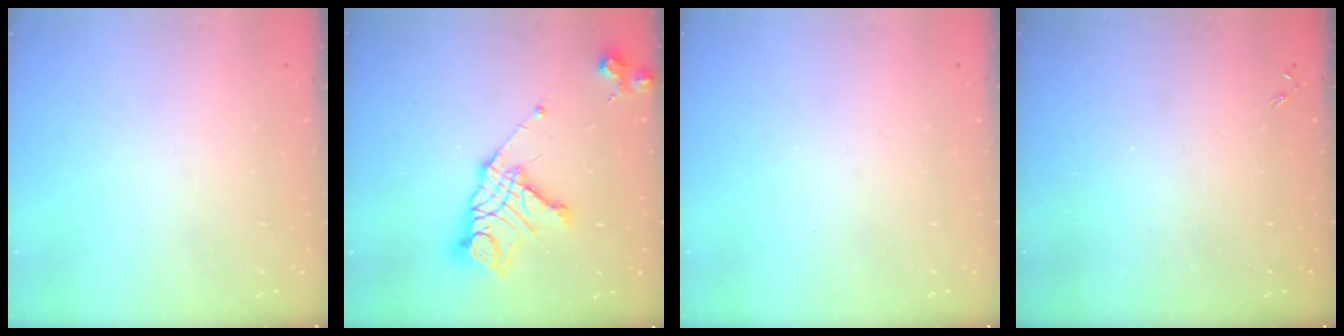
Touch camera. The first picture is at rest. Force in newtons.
{"total": 15.7, "press": 15.6, "slide": 1.6}
{"total": 0.0}
{"total": 0.0}